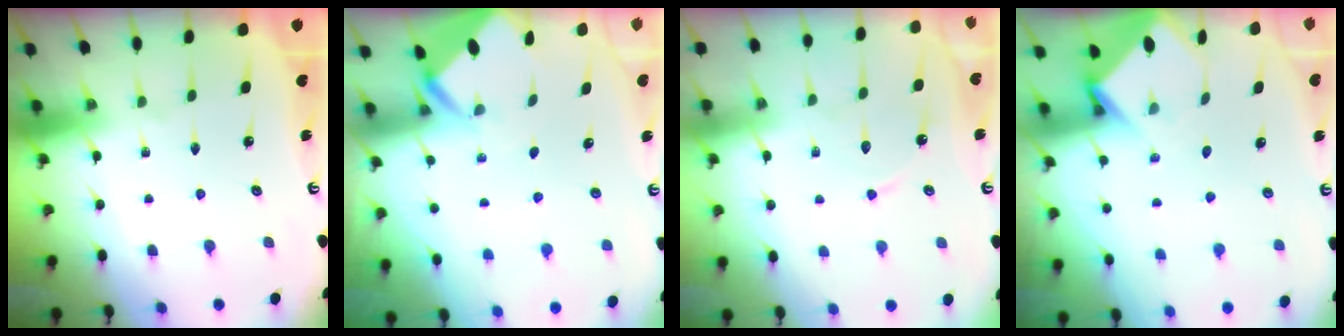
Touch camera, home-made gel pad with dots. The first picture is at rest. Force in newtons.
{"total": 2.9, "press": 2.9, "slide": 0.3}
{"total": 6.5, "press": 6.5, "slide": 0.7}
{"total": 3.8, "press": 3.8, "slide": 0.3}